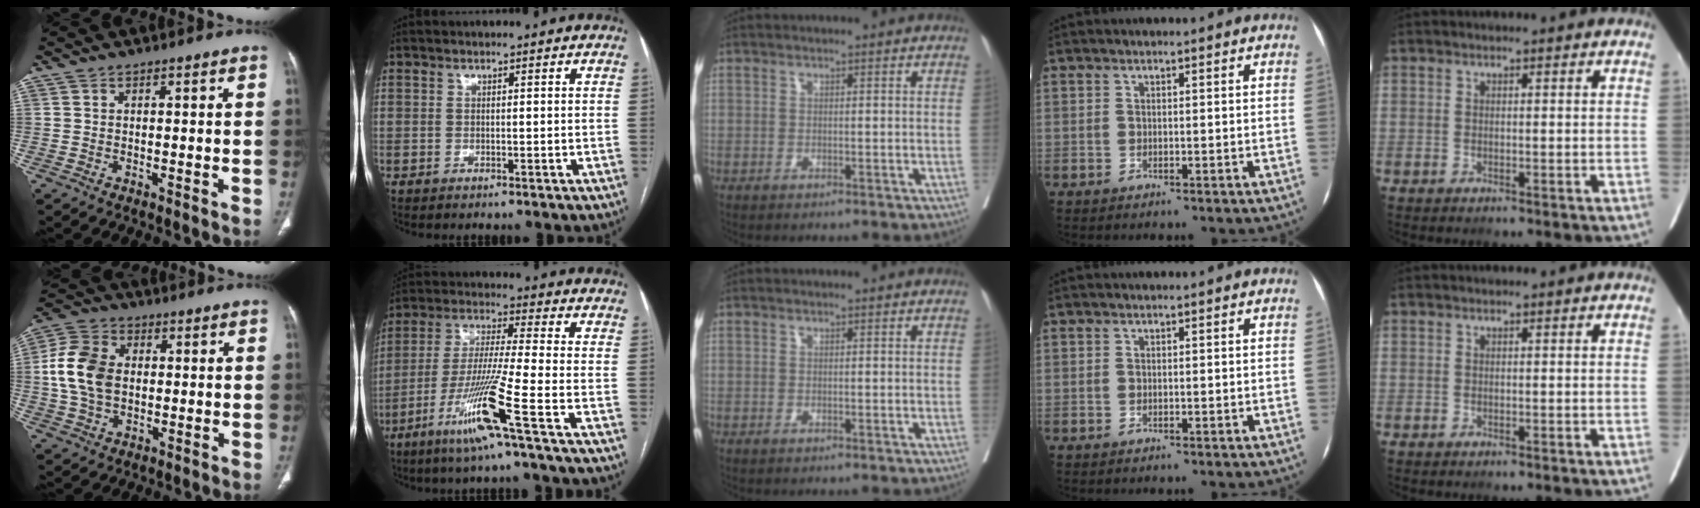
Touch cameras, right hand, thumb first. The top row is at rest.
{"thumb": {"total": 11.5, "force": [0.4, 8.2, 8.0], "torque": [-0.153, 0.016, 0.006]}, "index": {"total": 12.7, "force": [-6.3, -2.0, 10.8], "torque": [-0.213, -0.029, -0.124]}}